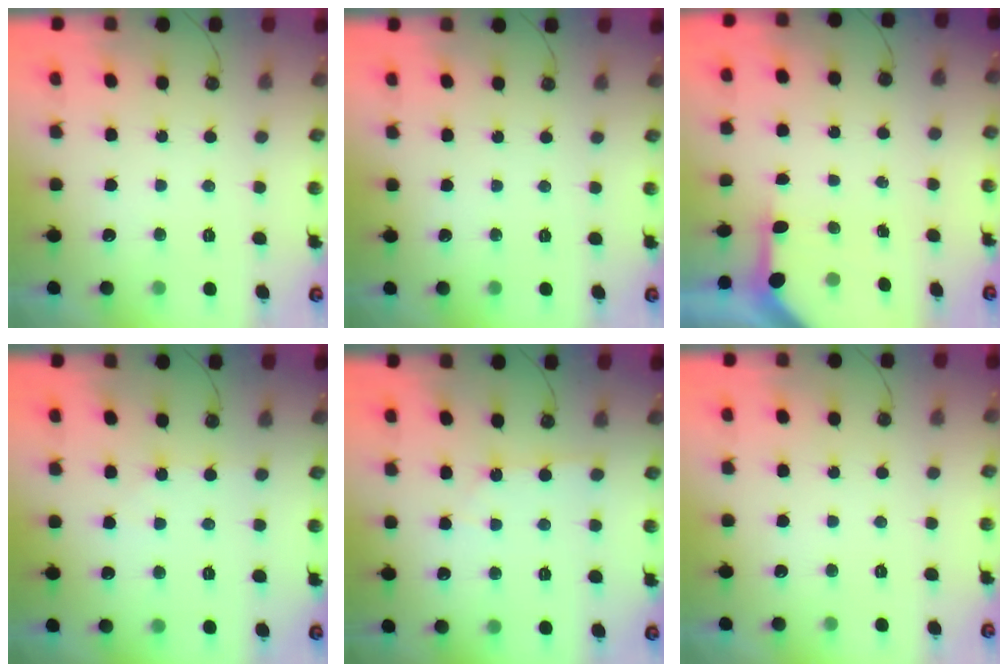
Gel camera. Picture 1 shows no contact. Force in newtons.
{"total": 0.0}
{"total": 3.1, "press": 3.1, "slide": 0.3}
{"total": 2.1, "press": 2.0, "slide": 0.5}
{"total": 2.6, "press": 2.6, "slide": 0.4}
{"total": 0.0}